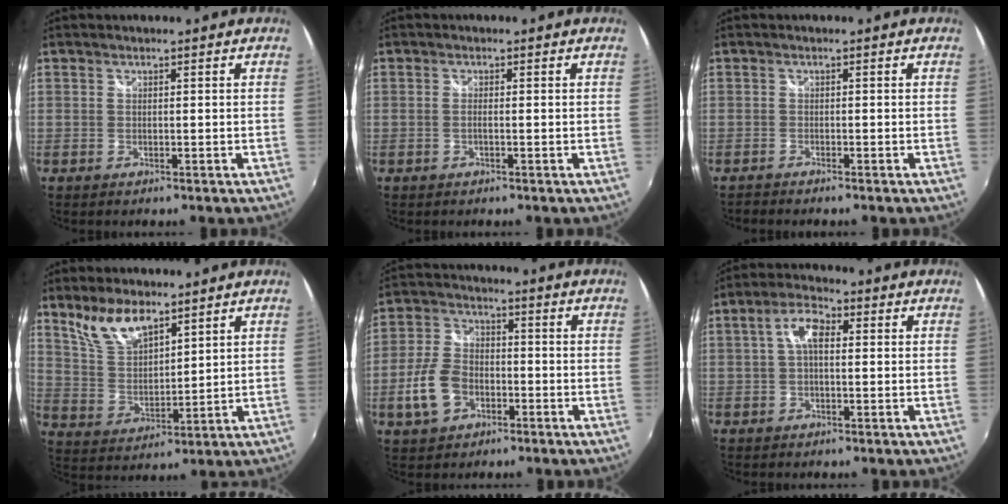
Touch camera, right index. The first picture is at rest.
{"total": 1.1, "force": [-0.3, 0.1, 1.0], "torque": [-0.021, 0.001, -0.007]}
{"total": 1.4, "force": [-1.4, 0.1, 0.4], "torque": [-0.017, -0.009, -0.026]}
{"total": 9.2, "force": [6.7, 3.5, 5.2], "torque": [-0.099, 0.005, 0.140]}
{"total": 9.6, "force": [-3.7, 6.5, 5.9], "torque": [-0.137, 0.008, -0.065]}
{"total": 5.3, "force": [0.7, 2.5, 4.6], "torque": [-0.089, 0.018, 0.009]}